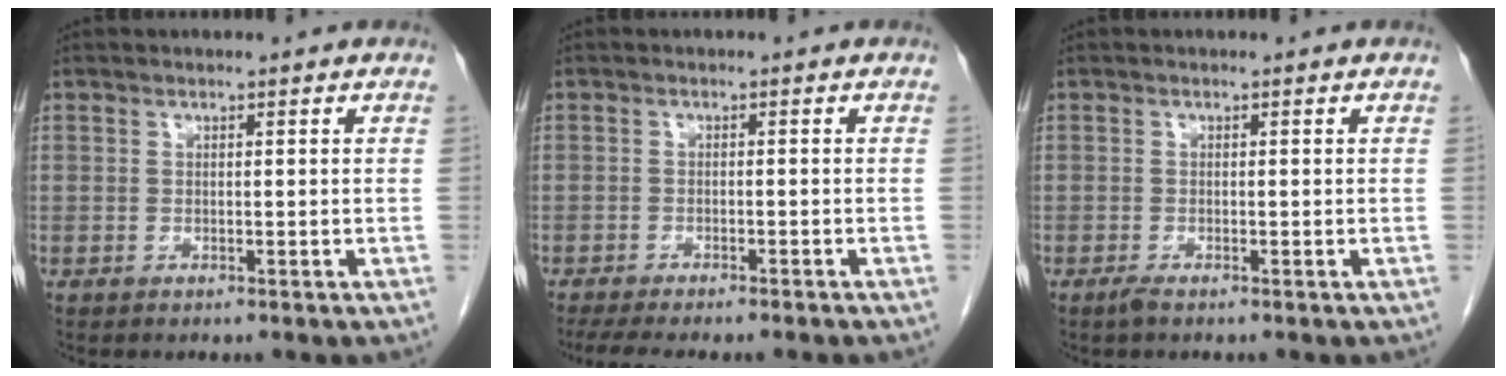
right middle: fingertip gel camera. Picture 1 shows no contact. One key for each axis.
{"total": 9.6, "fx": -8.1, "fy": 1.3, "fz": 5.0, "tx": -0.063, "ty": -0.009, "tz": -0.113}
{"total": 1.0, "fx": -0.8, "fy": 0.0, "fz": 0.6, "tx": -0.019, "ty": -0.004, "tz": -0.015}